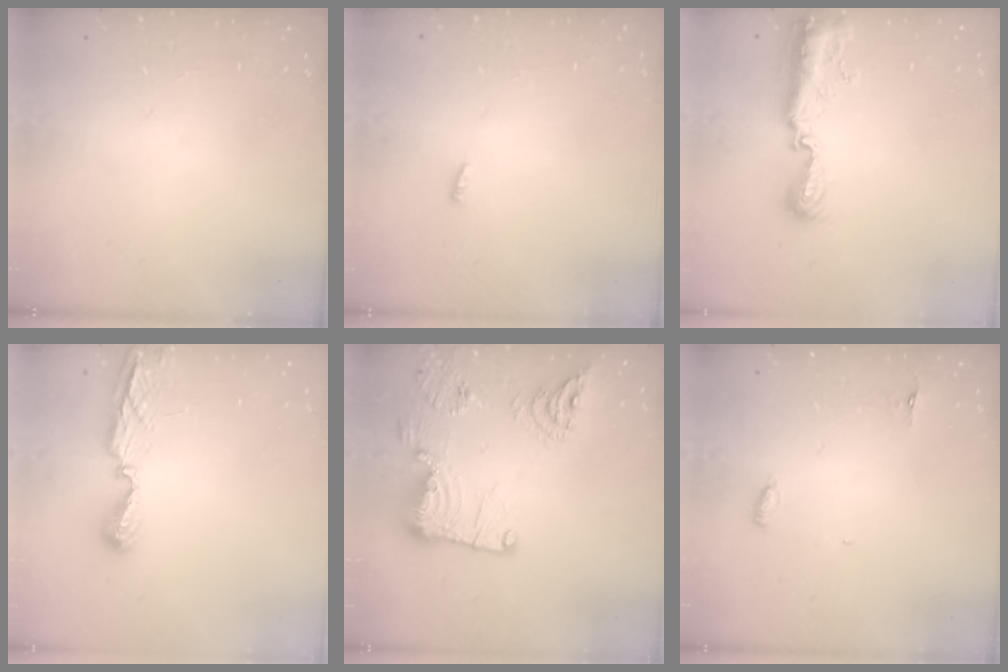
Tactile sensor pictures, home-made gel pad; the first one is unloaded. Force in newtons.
{"total": 2.3, "press": 2.1, "slide": 0.8}
{"total": 12.8, "press": 11.4, "slide": 5.9}
{"total": 8.0, "press": 7.9, "slide": 1.0}
{"total": 19.2, "press": 19.2, "slide": 1.1}
{"total": 3.0, "press": 2.8, "slide": 0.9}